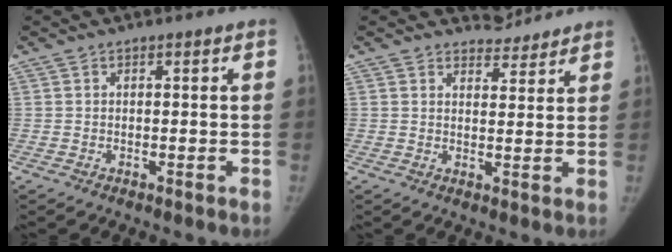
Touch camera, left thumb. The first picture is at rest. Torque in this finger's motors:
{"motor_torque": [1.05, -0.17, 0.24, 0.03, 0.05]}